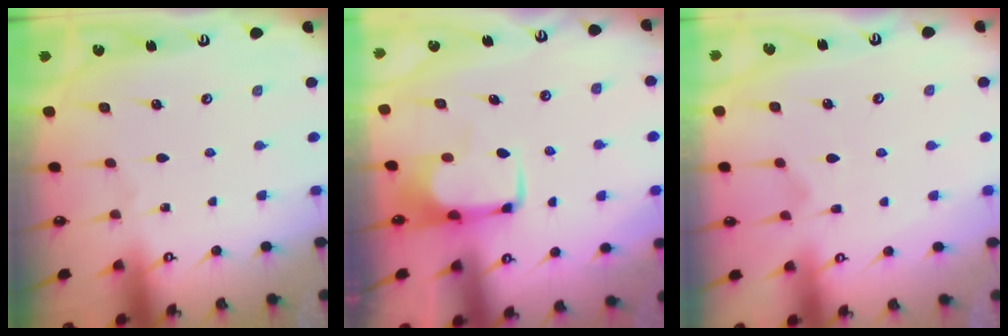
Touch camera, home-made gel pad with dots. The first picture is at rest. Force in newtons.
{"total": 1.8, "press": 1.7, "slide": 0.4}
{"total": 1.1, "press": 0.3, "slide": 1.0}